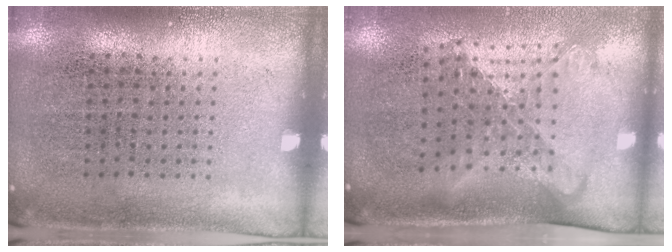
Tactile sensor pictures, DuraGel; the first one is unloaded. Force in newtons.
{"total": 1.7, "press": 1.4, "slide": 1.1}